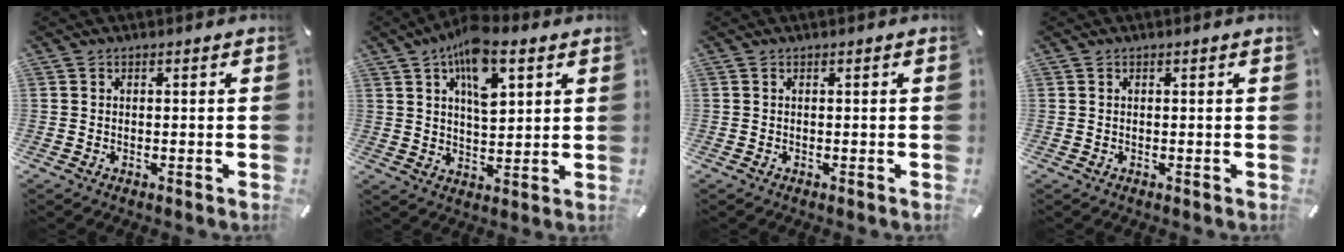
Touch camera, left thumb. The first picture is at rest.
{"total": 11.7, "force": [6.0, 5.6, 8.3], "torque": [-0.131, -0.014, 0.103]}
{"total": 0.0}
{"total": 0.0}